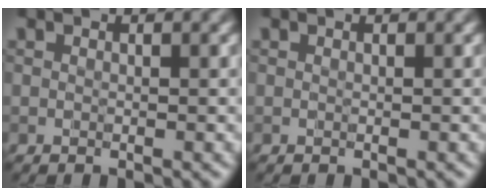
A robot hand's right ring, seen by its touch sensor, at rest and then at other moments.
{"total": 0.0}